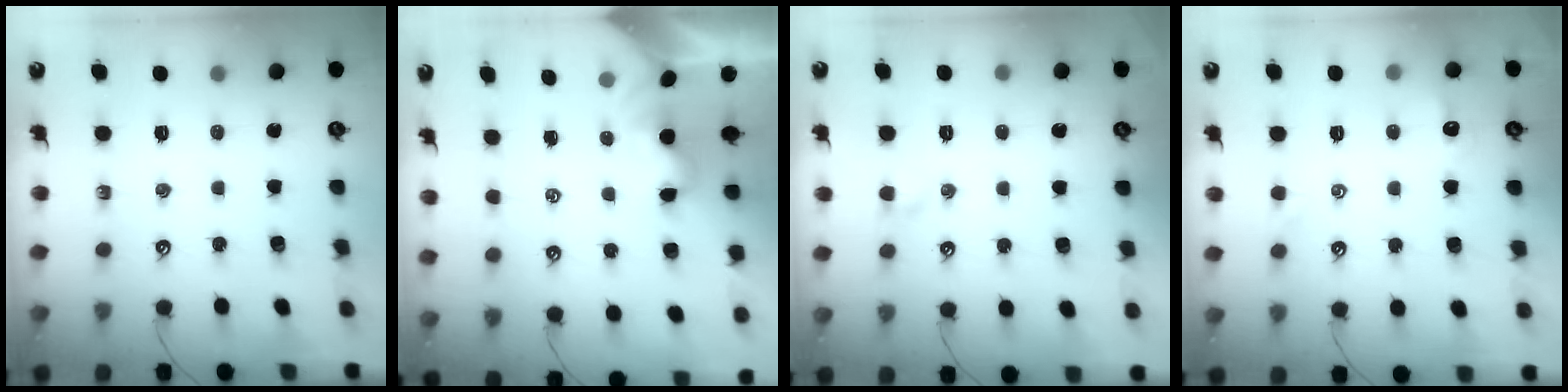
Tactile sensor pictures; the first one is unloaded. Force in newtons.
{"total": 2.0, "press": 2.0, "slide": 0.4}
{"total": 2.9, "press": 2.9, "slide": 0.7}
{"total": 1.2, "press": 0.9, "slide": 0.8}